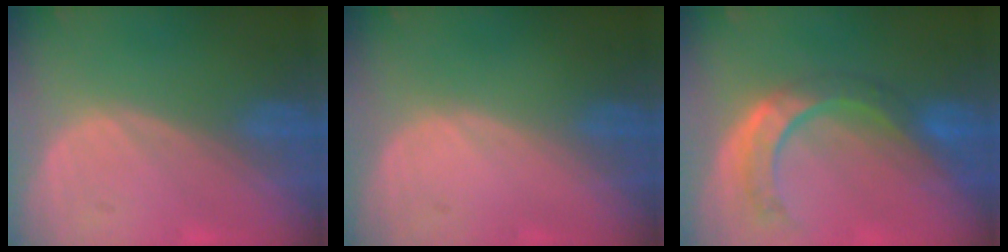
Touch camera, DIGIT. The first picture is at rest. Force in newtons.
{"total": 0.0}
{"total": 8.5, "press": 7.2, "slide": 4.5}